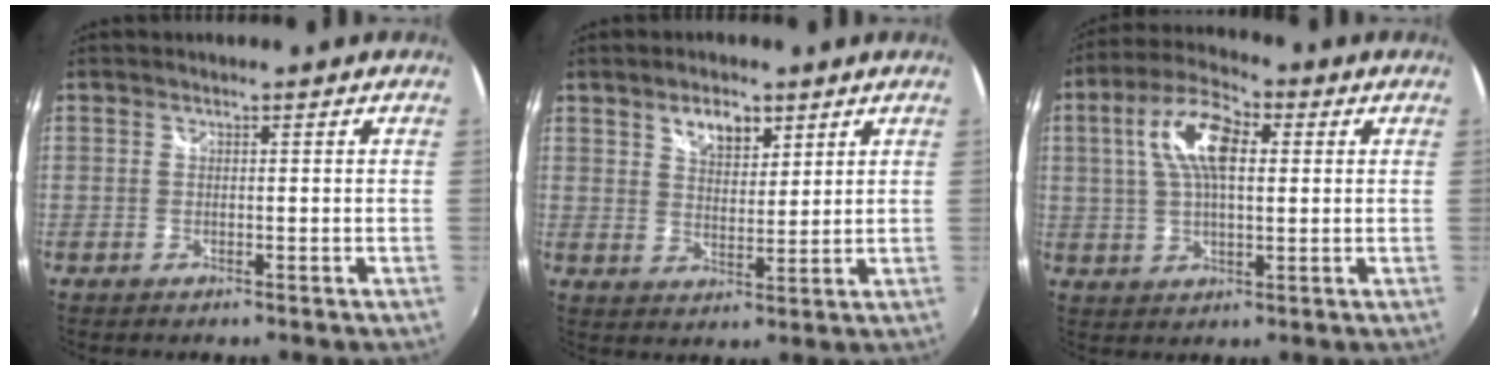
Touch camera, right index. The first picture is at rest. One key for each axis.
{"total": 5.9, "fx": 3.6, "fy": 3.1, "fz": 3.5, "tx": -0.052, "ty": 0.007, "tz": 0.064}
{"total": 11.3, "fx": 2.6, "fy": 5.0, "fz": 9.8, "tx": -0.188, "ty": 0.024, "tz": 0.043}